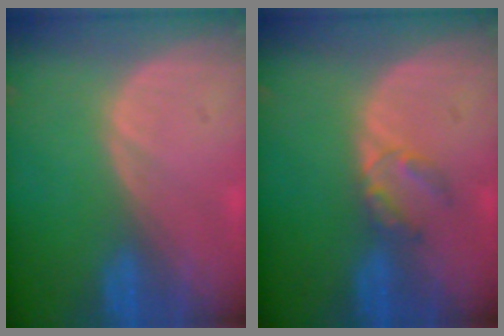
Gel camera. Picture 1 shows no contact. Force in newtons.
{"total": 2.8, "press": 2.8, "slide": 0.3}